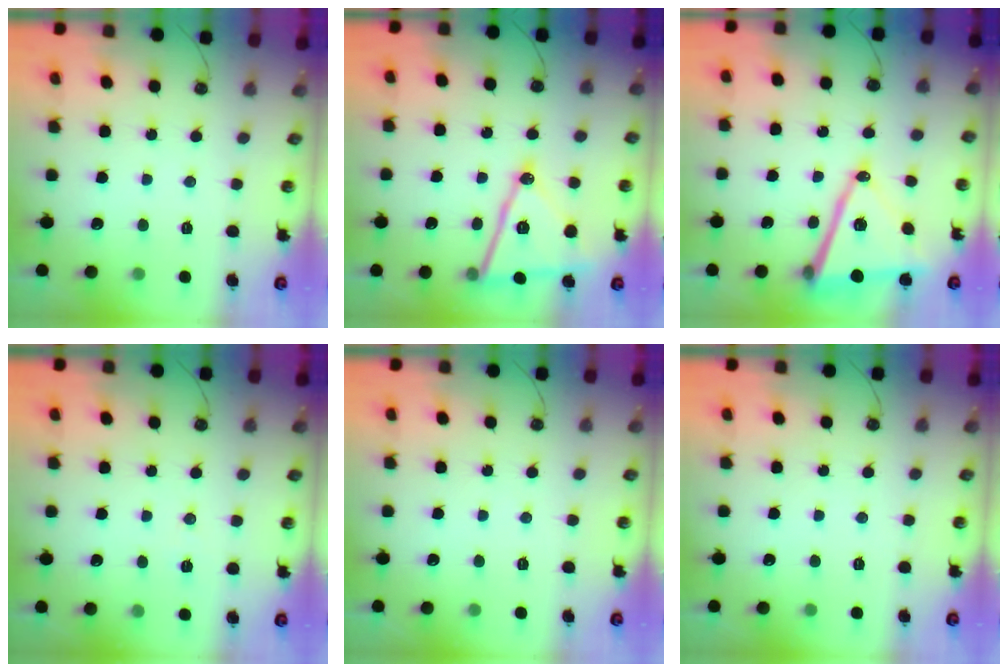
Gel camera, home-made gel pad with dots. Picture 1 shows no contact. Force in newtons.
{"total": 15.5, "press": 15.0, "slide": 3.8}
{"total": 16.0, "press": 15.5, "slide": 3.9}
{"total": 6.6, "press": 4.9, "slide": 4.4}
{"total": 0.0}
{"total": 0.0}